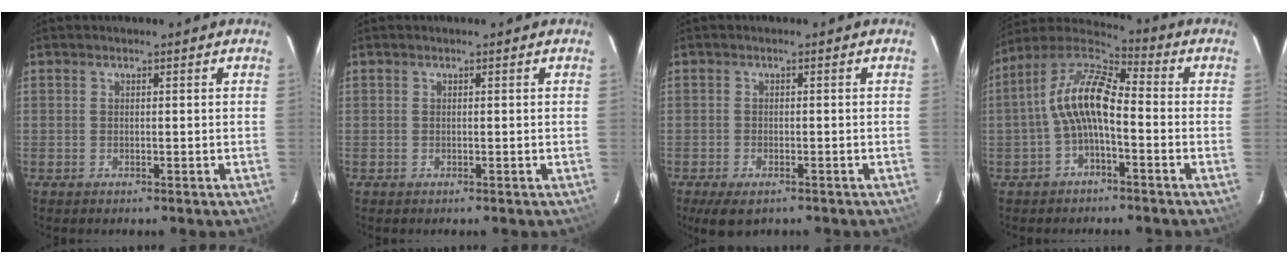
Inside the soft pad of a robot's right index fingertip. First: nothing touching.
{"total": 0.0}
{"total": 4.9, "force": [-3.3, 2.1, 2.8], "torque": [-0.065, -0.020, -0.055]}
{"total": 10.4, "force": [-2.0, 3.9, 9.4], "torque": [-0.196, 0.021, -0.041]}